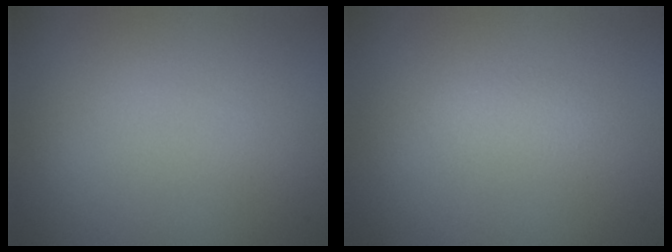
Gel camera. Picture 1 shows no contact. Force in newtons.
{"total": 0.9, "press": 0.9, "slide": 0.0}